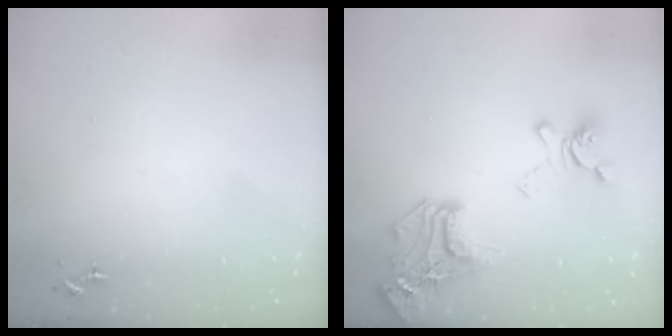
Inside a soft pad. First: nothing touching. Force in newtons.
{"total": 19.7, "press": 19.7, "slide": 1.4}